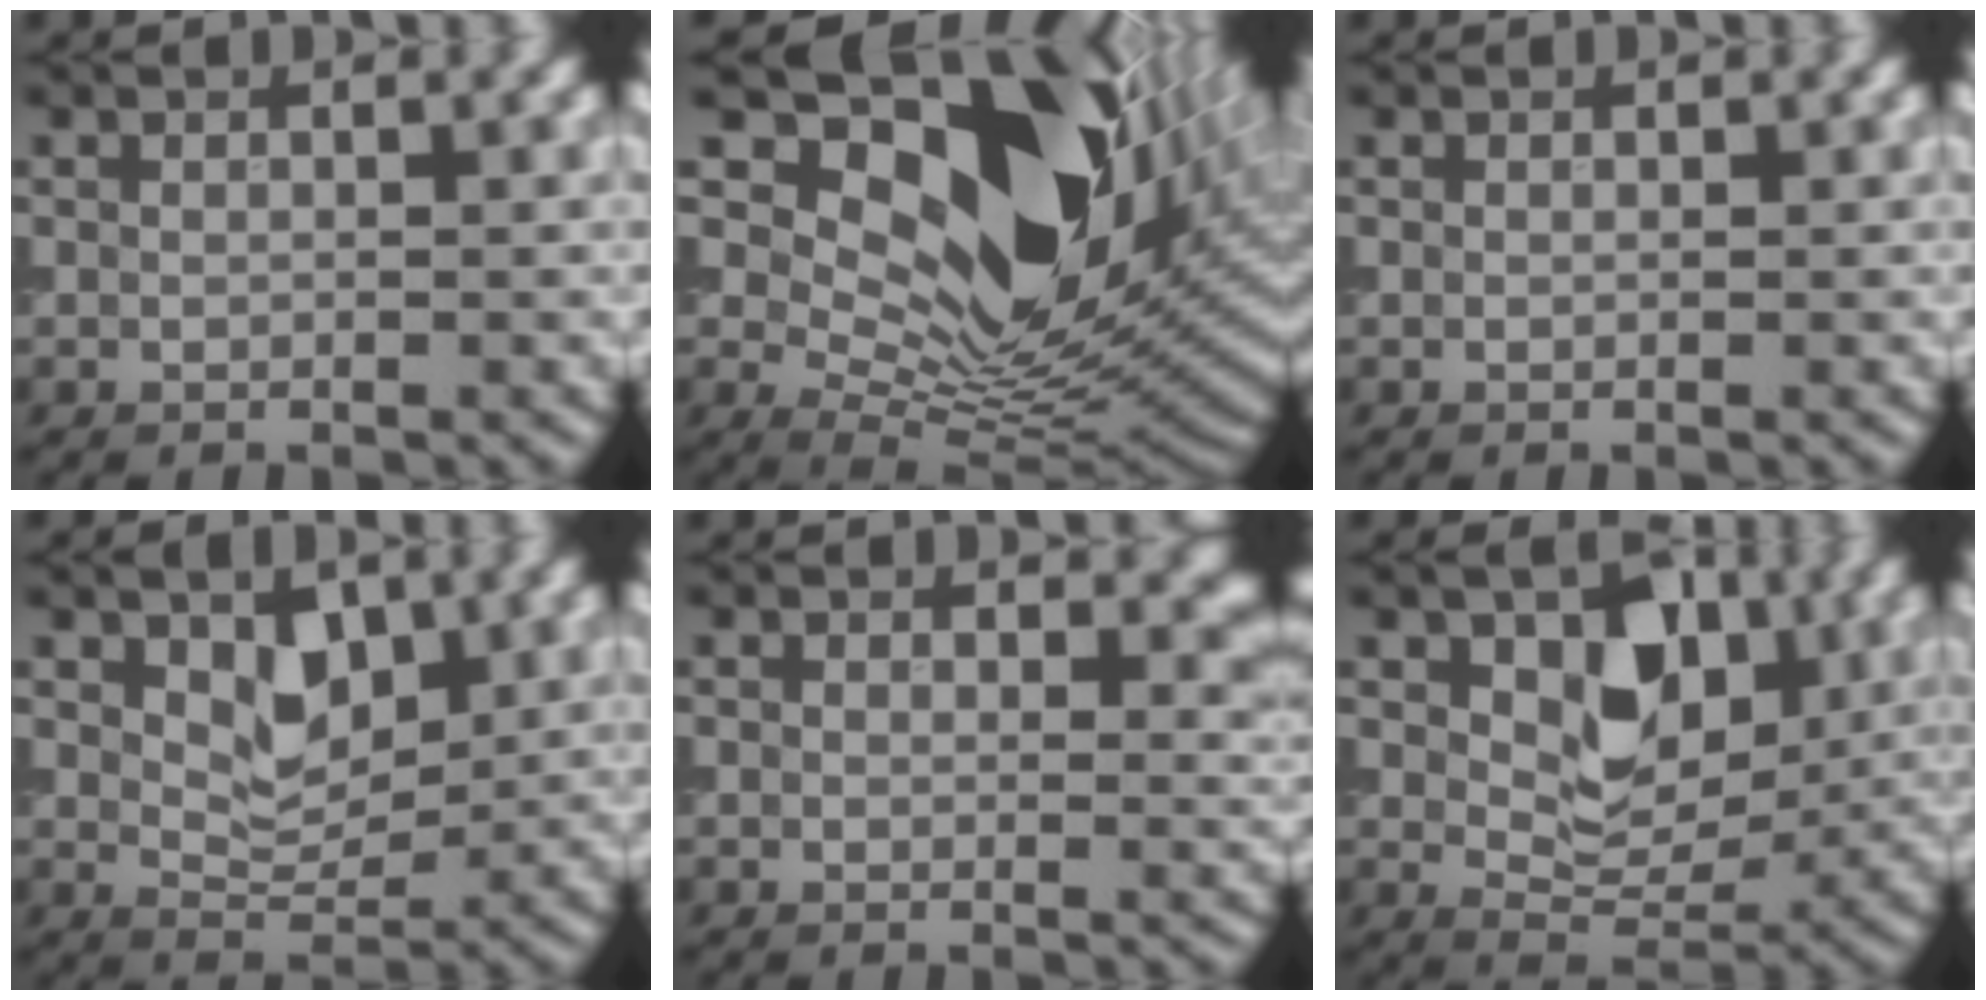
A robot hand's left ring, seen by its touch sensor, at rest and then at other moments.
{"total": 17.7, "force": [6.7, 10.2, 12.8], "torque": [-0.200, 0.013, 0.119]}
{"total": 0.0}
{"total": 3.2, "force": [1.3, 1.9, 2.1], "torque": [-0.037, -0.007, 0.022]}
{"total": 2.6, "force": [1.1, 1.6, 1.7], "torque": [-0.014, -0.007, 0.014]}
{"total": 6.4, "force": [1.8, 4.1, 4.5], "torque": [-0.066, -0.007, 0.025]}